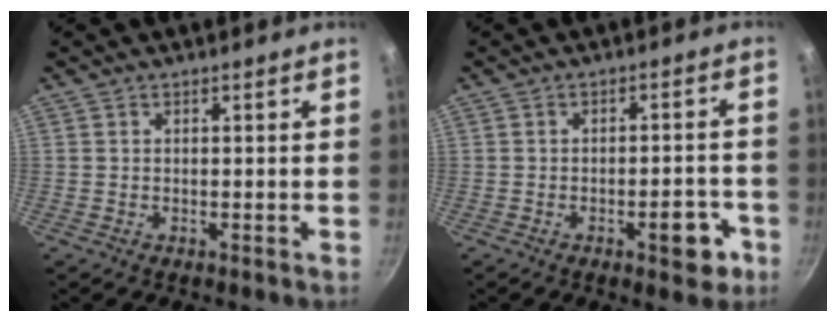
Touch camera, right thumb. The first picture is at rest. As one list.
[{"total": 6.5, "force": [-3.1, 2.7, 5.1], "torque": [-0.039, 0.021, -0.036]}]